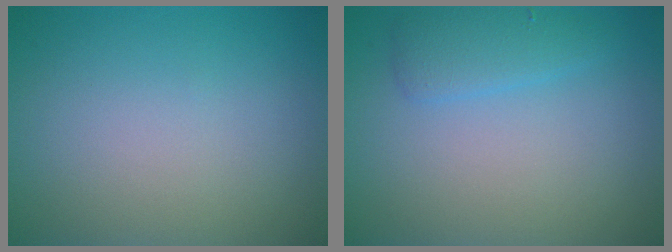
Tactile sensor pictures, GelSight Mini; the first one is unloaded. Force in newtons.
{"total": 2.1, "press": 2.1, "slide": 0.2}